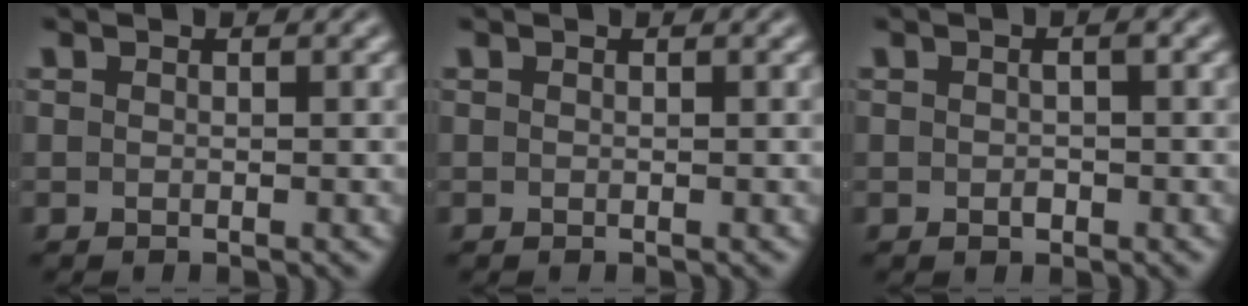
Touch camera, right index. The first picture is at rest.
{"total": 0.0}
{"total": 1.0, "force": [-0.4, 0.3, 0.9], "torque": [-0.015, -0.003, -0.001]}